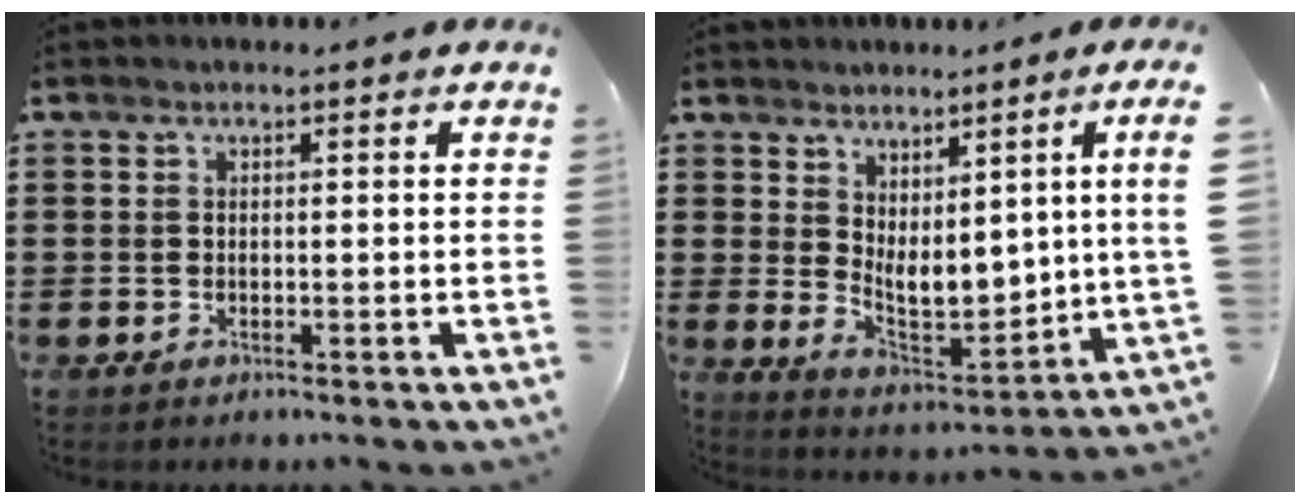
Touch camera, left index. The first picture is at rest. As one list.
[{"total": 5.4, "force": [2.8, 1.3, 4.4], "torque": [-0.086, -0.022, 0.048]}]